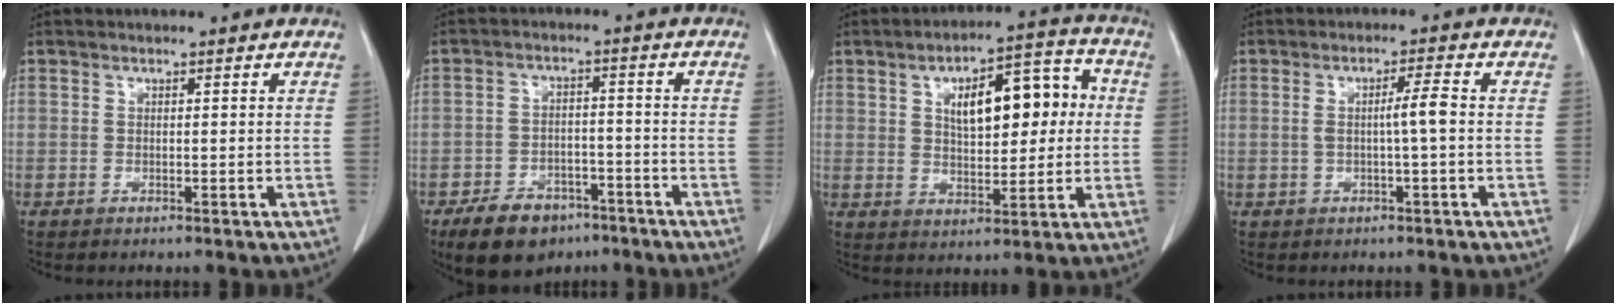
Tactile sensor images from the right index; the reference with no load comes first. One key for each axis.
{"total": 10.4, "fx": -7.1, "fy": 6.0, "fz": 4.8, "tx": -0.087, "ty": 0.003, "tz": -0.111}
{"total": 13.6, "fx": 2.5, "fy": 6.1, "fz": 11.9, "tx": -0.183, "ty": 0.037, "tz": 0.045}
{"total": 4.0, "fx": -0.2, "fy": 0.2, "fz": 4.0, "tx": -0.074, "ty": 0.008, "tz": 0.000}